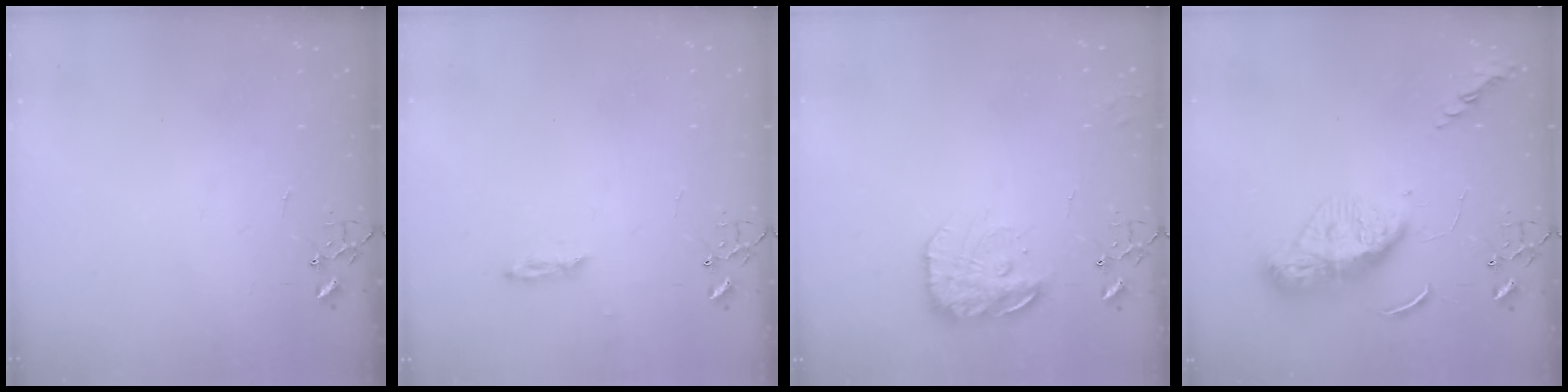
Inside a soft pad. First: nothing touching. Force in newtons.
{"total": 2.3, "press": 2.2, "slide": 0.4}
{"total": 16.0, "press": 15.9, "slide": 1.3}
{"total": 13.0, "press": 13.0, "slide": 1.2}